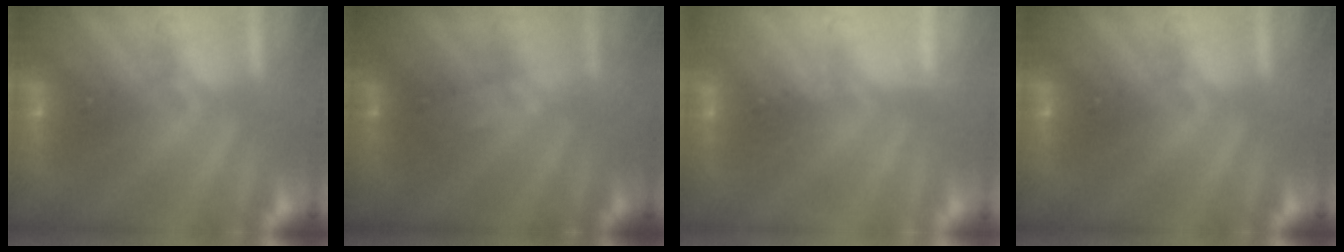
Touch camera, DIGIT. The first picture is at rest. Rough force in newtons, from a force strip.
{"total": 2.9}
{"total": 2.3}
{"total": 0.0}